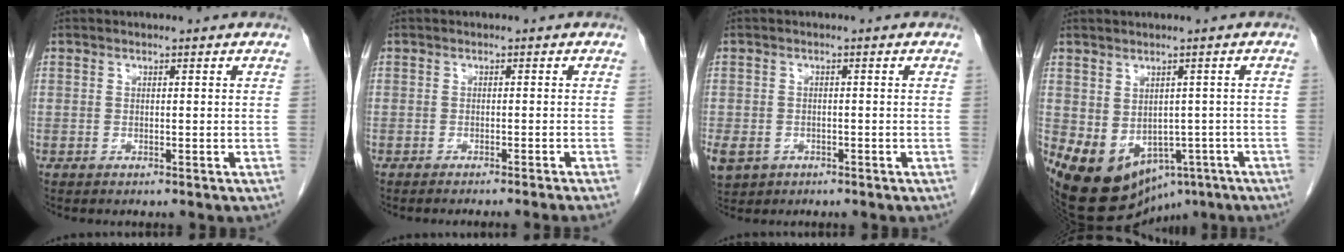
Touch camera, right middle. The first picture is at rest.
{"total": 5.0, "force": [-4.3, -1.2, 2.3], "torque": [-0.011, 0.001, -0.056]}
{"total": 10.0, "force": [-4.5, 8.1, 3.9], "torque": [-0.122, -0.006, -0.062]}
{"total": 16.1, "force": [-8.3, 10.2, 9.4], "torque": [-0.196, -0.024, -0.102]}